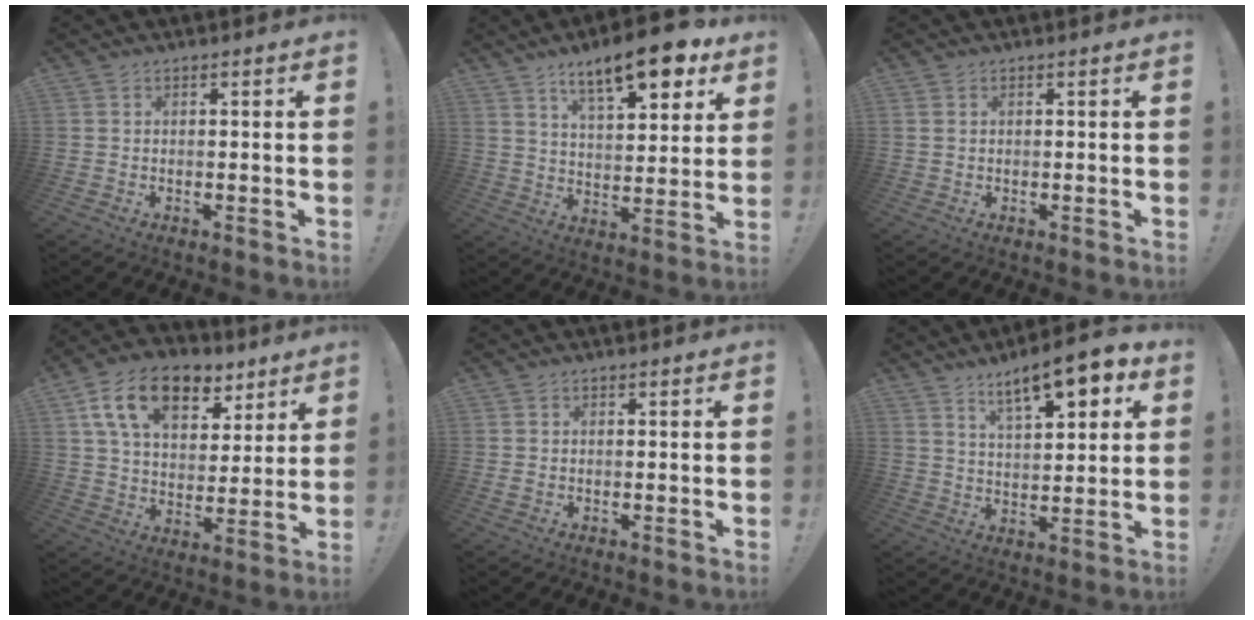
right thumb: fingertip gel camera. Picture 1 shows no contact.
{"total": 15.9, "force": [9.9, 5.0, 11.4], "torque": [-0.179, -0.052, 0.159]}
{"total": 0.9, "force": [0.4, 0.6, 0.5], "torque": [-0.014, 0.003, 0.008]}
{"total": 17.9, "force": [9.8, 10.4, 10.8], "torque": [-0.180, -0.038, 0.178]}
{"total": 0.7, "force": [0.2, 0.6, 0.3], "torque": [-0.001, 0.001, 0.002]}
{"total": 12.5, "force": [7.4, 3.8, 9.3], "torque": [-0.141, -0.037, 0.120]}